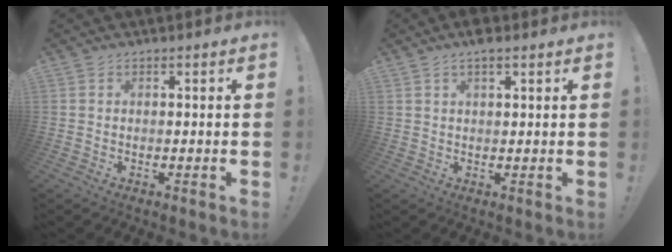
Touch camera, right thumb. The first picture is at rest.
{"total": 3.6, "force": [2.5, 1.1, 2.4], "torque": [-0.052, -0.006, 0.045]}